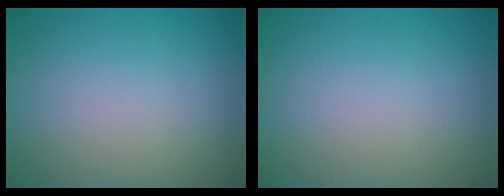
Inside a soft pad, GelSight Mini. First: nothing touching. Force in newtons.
{"total": 0.0}